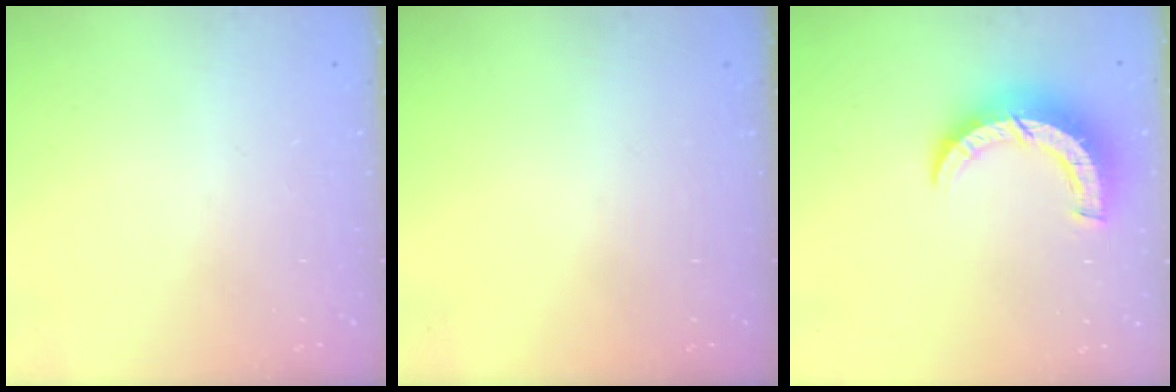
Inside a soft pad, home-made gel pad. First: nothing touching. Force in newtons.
{"total": 0.0}
{"total": 8.0, "press": 7.9, "slide": 0.9}